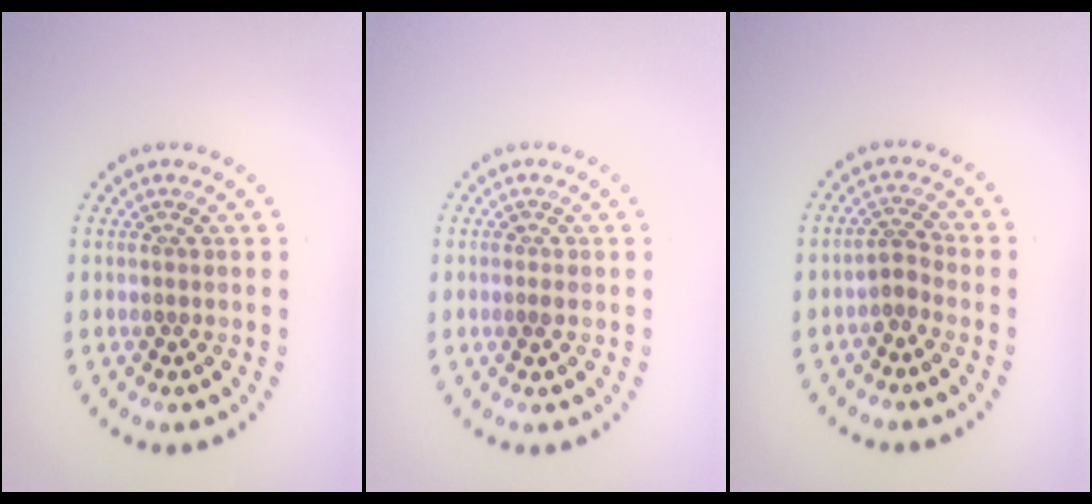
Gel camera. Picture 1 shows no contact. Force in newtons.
{"total": 0.7, "press": 0.7, "slide": 0.2}
{"total": 1.9, "press": 1.4, "slide": 1.4}